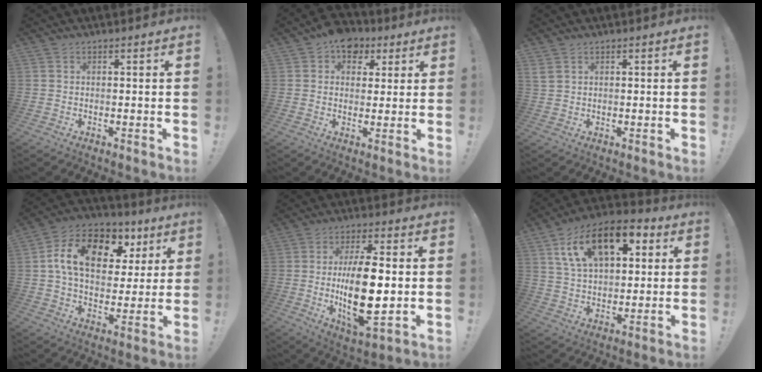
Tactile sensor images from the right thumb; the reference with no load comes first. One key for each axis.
{"total": 8.2, "fx": 3.9, "fy": 6.3, "fz": 3.6, "tx": -0.041, "ty": -0.015, "tz": 0.074}
{"total": 1.9, "fx": 1.2, "fy": 1.0, "fz": 1.1, "tx": -0.027, "ty": 0.002, "tz": 0.025}
{"total": 16.8, "fx": 5.9, "fy": 11.0, "fz": 11.2, "tx": -0.175, "ty": -0.014, "tz": 0.104}
{"total": 17.2, "fx": -0.5, "fy": 6.9, "fz": 15.8, "tx": -0.292, "ty": -0.012, "tz": -0.010}
{"total": 17.6, "fx": 8.1, "fy": 10.1, "fz": 11.9, "tx": -0.194, "ty": -0.024, "tz": 0.144}